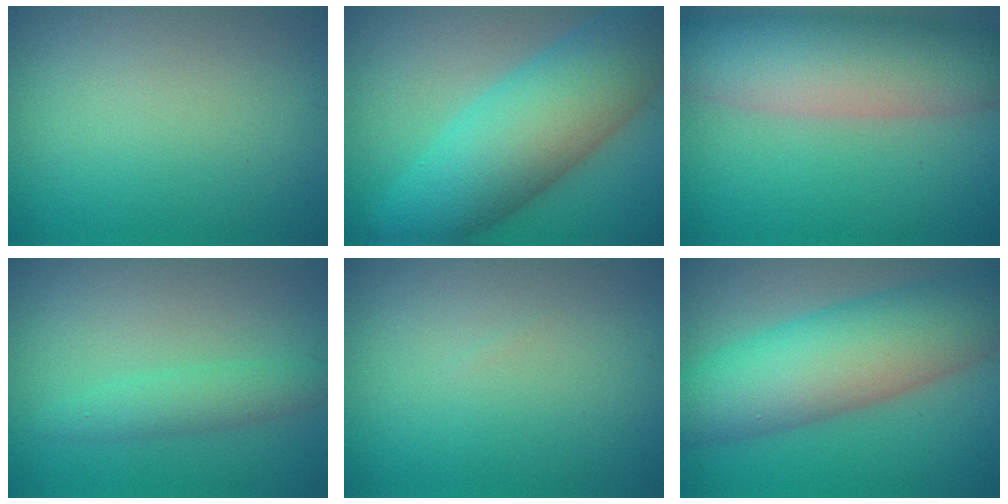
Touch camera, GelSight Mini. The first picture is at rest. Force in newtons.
{"total": 10.6, "press": 10.6, "slide": 0.4}
{"total": 8.7, "press": 8.7, "slide": 0.9}
{"total": 2.3, "press": 2.3, "slide": 0.1}
{"total": 0.0}
{"total": 9.9, "press": 9.9, "slide": 0.6}